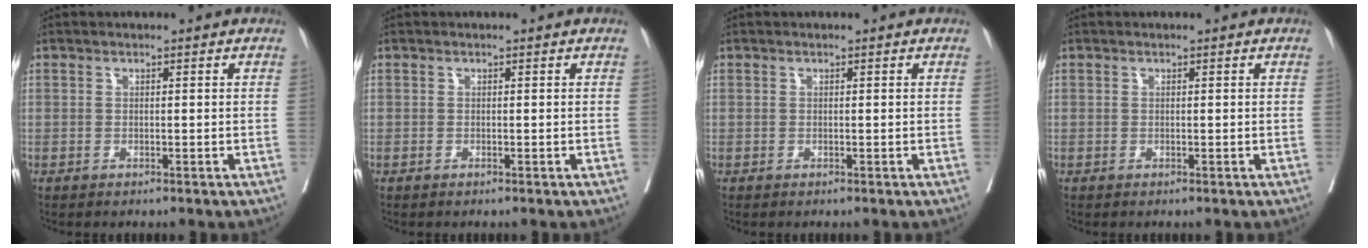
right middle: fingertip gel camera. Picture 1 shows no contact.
{"total": 0.0}
{"total": 0.0}
{"total": 0.0}